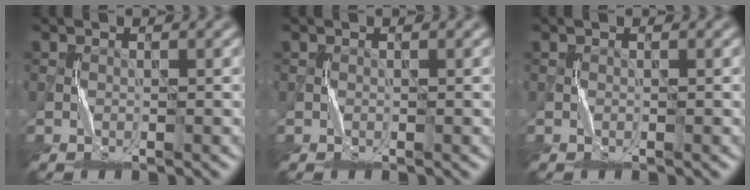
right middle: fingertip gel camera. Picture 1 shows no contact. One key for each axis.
{"total": 0.0}
{"total": 0.0}